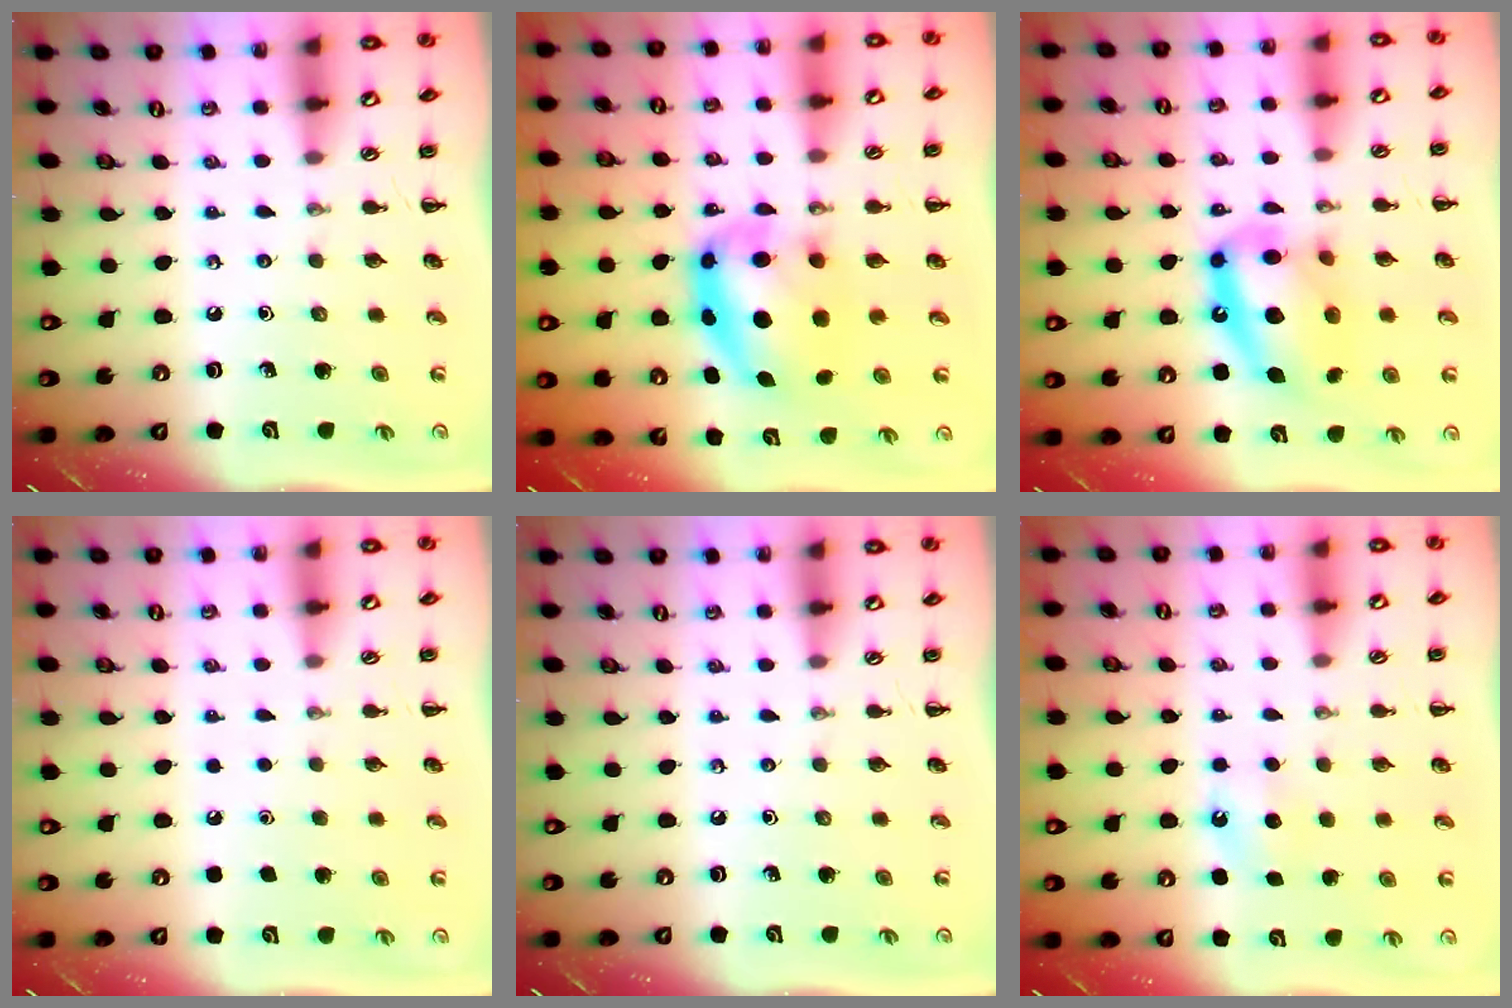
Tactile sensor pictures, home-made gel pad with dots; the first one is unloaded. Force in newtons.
{"total": 7.9, "press": 7.7, "slide": 1.8}
{"total": 16.1, "press": 15.6, "slide": 3.8}
{"total": 1.6, "press": 1.6, "slide": 0.1}
{"total": 0.0}
{"total": 5.1, "press": 4.9, "slide": 1.3}